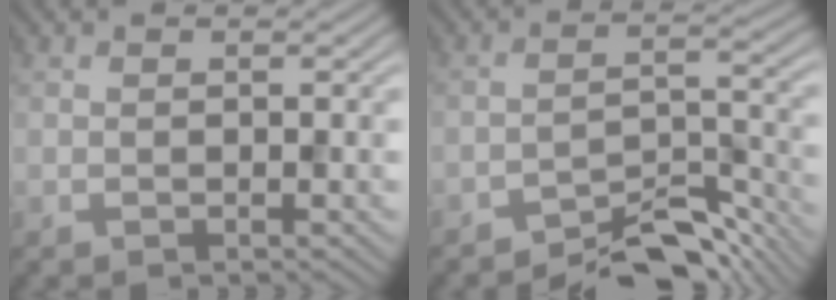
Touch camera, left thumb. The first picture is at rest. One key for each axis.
{"total": 7.4, "fx": -6.3, "fy": 1.9, "fz": 3.4, "tx": -0.047, "ty": 0.008, "tz": -0.107}